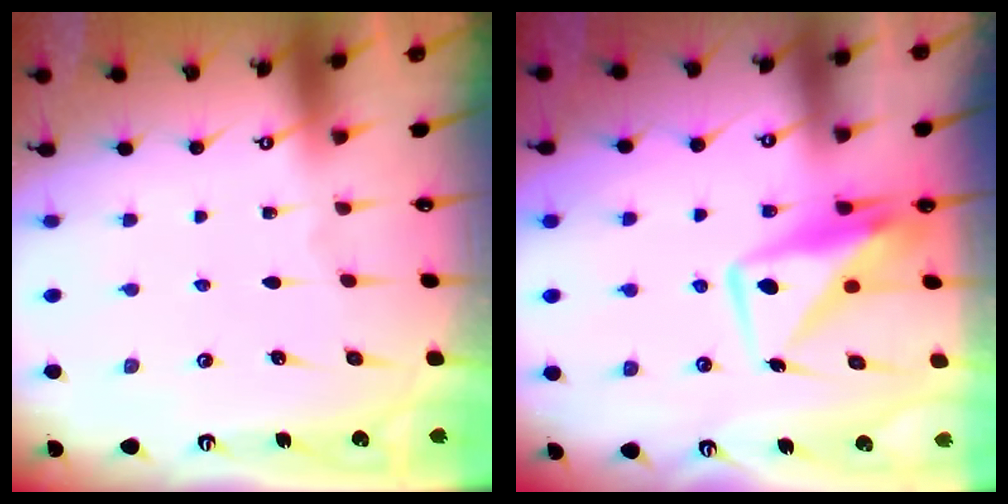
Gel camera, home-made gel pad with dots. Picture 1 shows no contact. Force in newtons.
{"total": 10.4, "press": 10.4, "slide": 0.8}